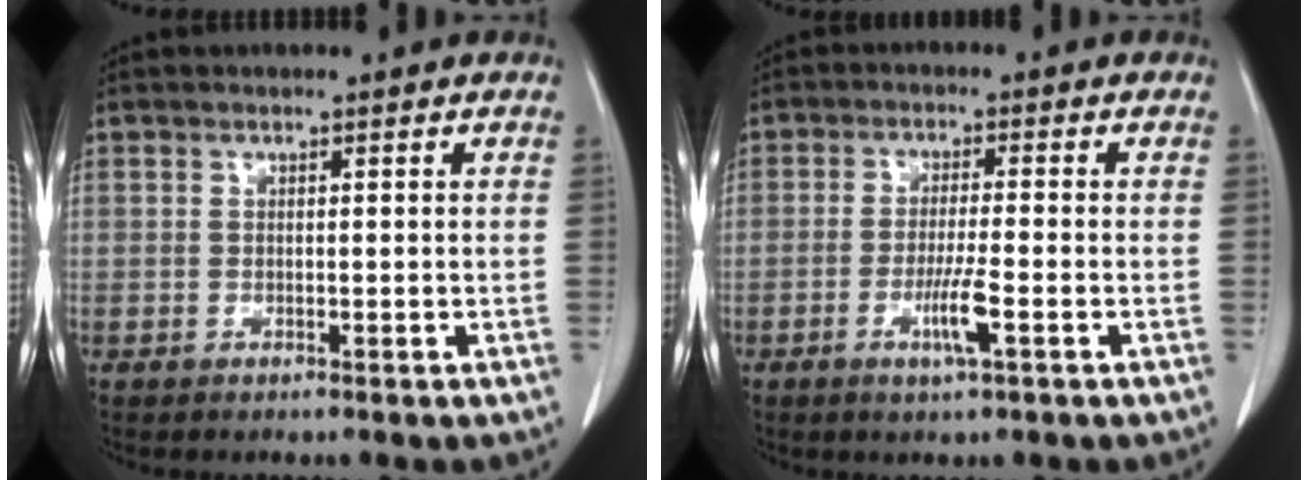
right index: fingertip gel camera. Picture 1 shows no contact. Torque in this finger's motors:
{"motor_torque": [0.83, -0.31, 0.38, 0.10]}